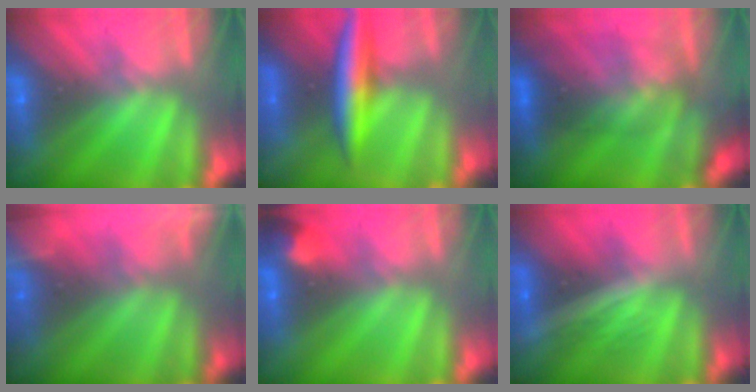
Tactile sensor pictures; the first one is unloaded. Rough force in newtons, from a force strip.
{"total": 5.9}
{"total": 2.8}
{"total": 8.1}
{"total": 2.8}
{"total": 1.7}